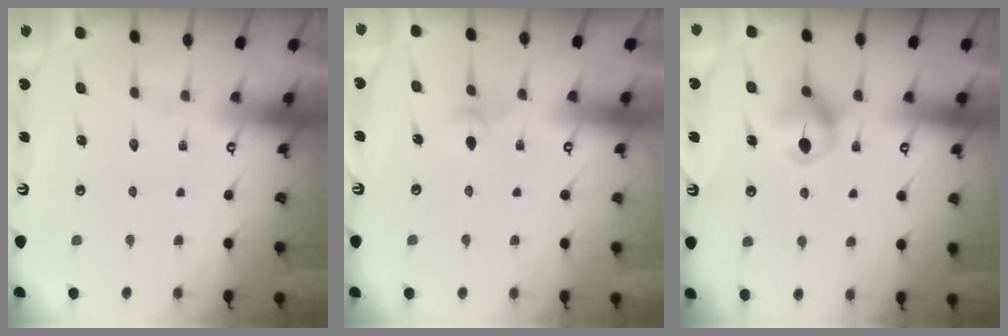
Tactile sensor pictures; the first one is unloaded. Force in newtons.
{"total": 3.3, "press": 3.2, "slide": 0.9}
{"total": 6.3, "press": 6.3, "slide": 0.7}